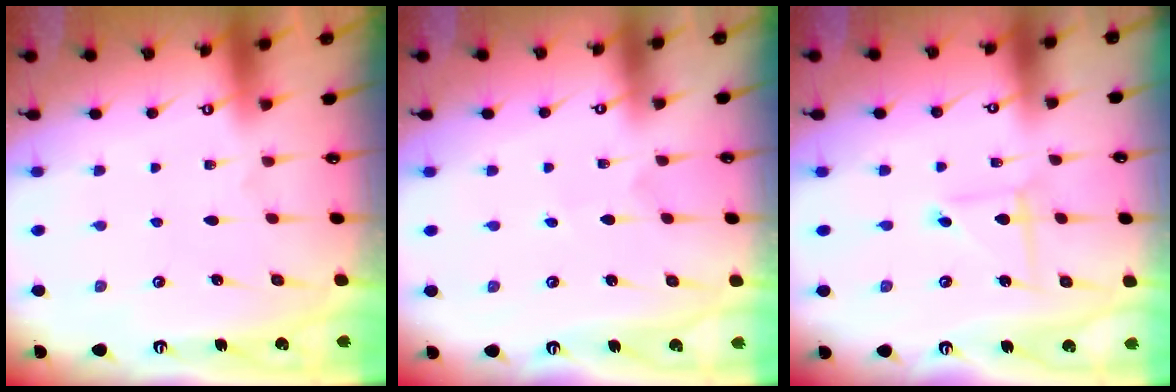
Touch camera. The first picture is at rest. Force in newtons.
{"total": 1.6, "press": 1.6, "slide": 0.1}
{"total": 2.4, "press": 2.4, "slide": 0.2}